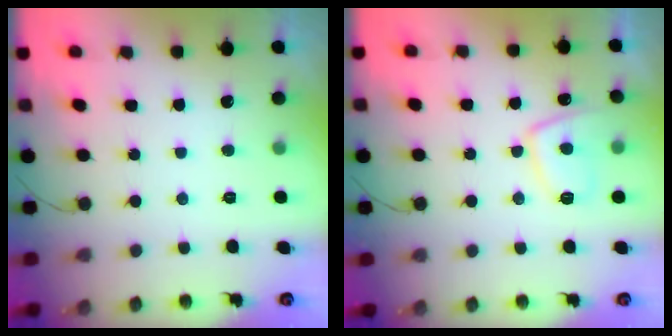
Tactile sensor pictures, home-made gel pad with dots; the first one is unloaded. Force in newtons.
{"total": 8.4, "press": 8.3, "slide": 1.1}